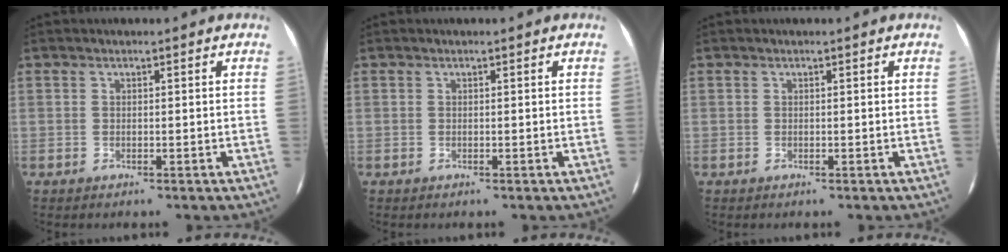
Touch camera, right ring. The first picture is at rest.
{"total": 0.0}
{"total": 0.0}